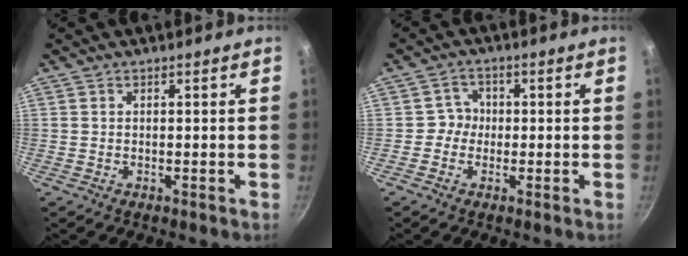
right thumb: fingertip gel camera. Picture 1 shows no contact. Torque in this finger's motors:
{"motor_torque": [0.54, 0.26, 0.40, -0.05, -0.02]}